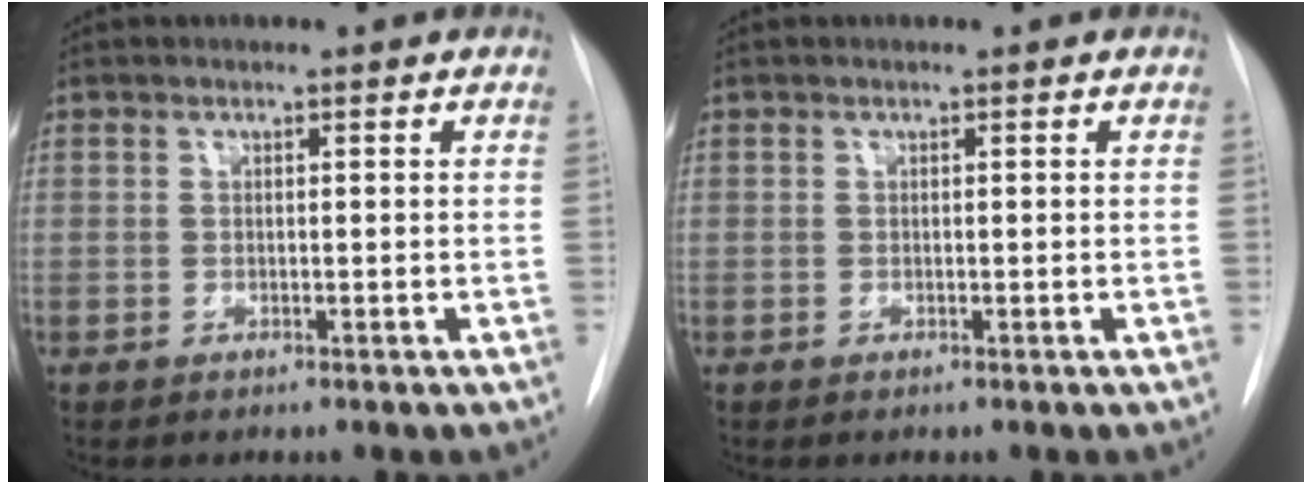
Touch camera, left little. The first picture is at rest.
{"total": 0.0}